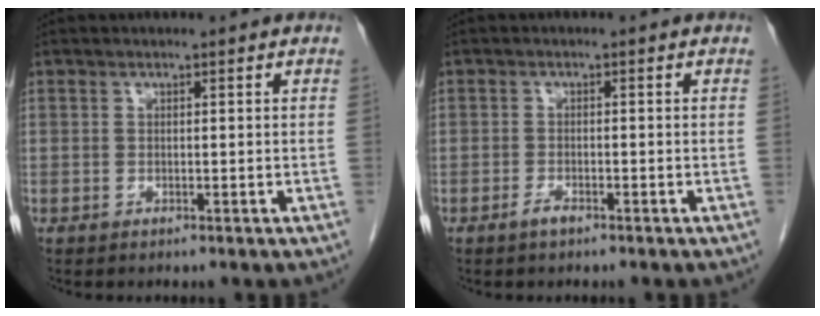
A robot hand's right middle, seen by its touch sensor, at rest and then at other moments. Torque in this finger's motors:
{"motor_torque": [0.57, -0.27, 0.04, 0.00]}